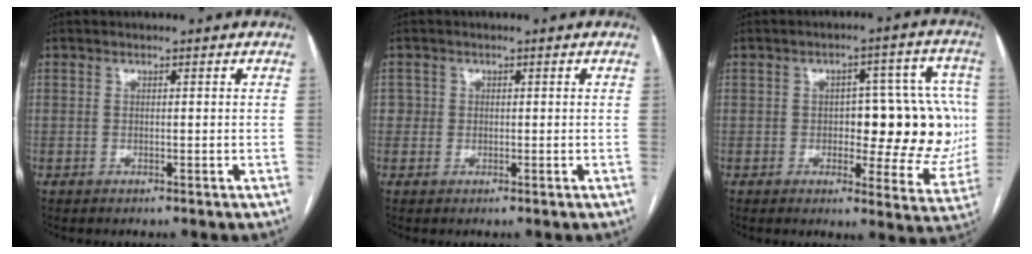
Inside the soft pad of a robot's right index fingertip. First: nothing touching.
{"total": 1.7, "force": [0.3, 1.6, 0.0], "torque": [0.016, 0.004, -0.001]}
{"total": 15.1, "force": [-0.3, 6.5, 13.6], "torque": [-0.147, 0.028, 0.004]}